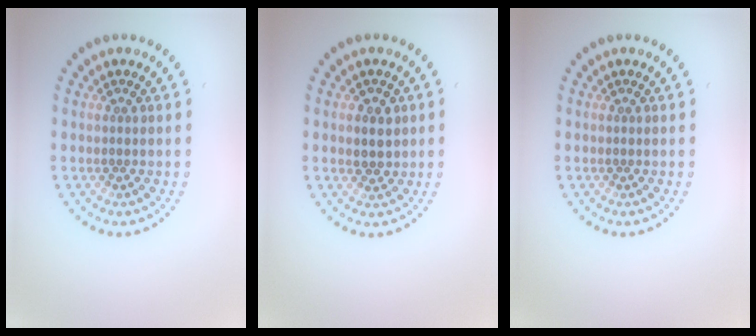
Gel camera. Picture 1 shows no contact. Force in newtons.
{"total": 2.3, "press": 2.2, "slide": 0.6}
{"total": 0.0}